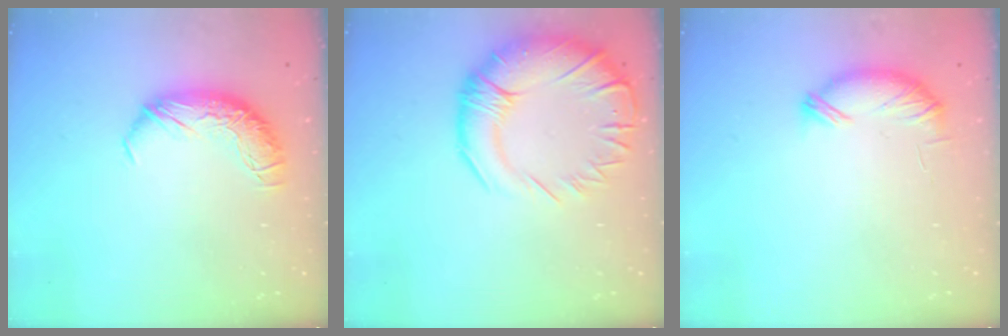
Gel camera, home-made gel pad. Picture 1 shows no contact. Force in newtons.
{"total": 9.1, "press": 7.5, "slide": 5.2}
{"total": 5.9, "press": 5.9, "slide": 0.4}